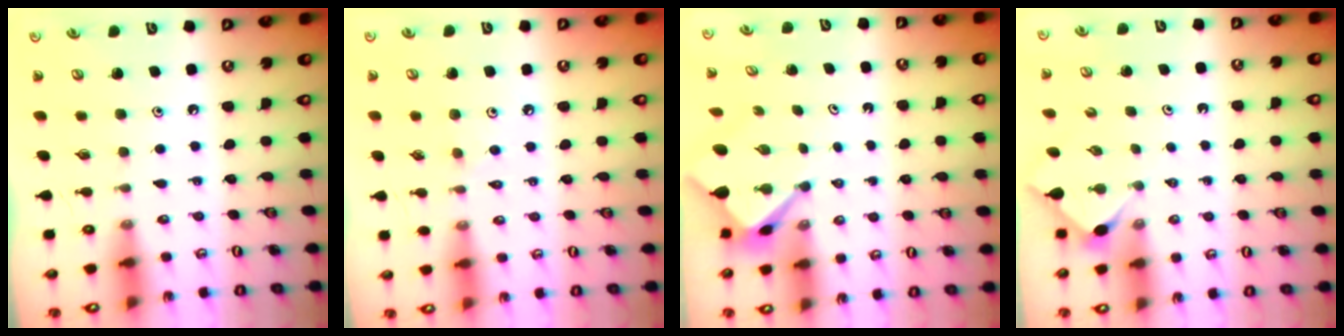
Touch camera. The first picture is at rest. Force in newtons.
{"total": 5.4, "press": 5.3, "slide": 1.0}
{"total": 3.2, "press": 3.2, "slide": 0.3}
{"total": 3.2, "press": 3.2, "slide": 0.5}